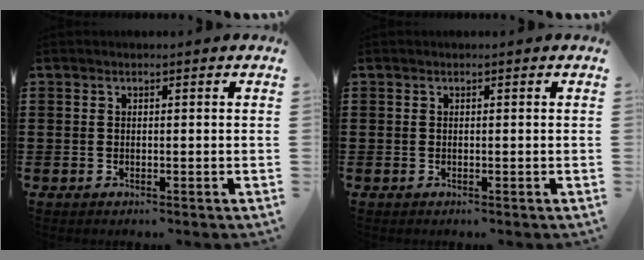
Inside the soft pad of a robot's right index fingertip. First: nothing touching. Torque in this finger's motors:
{"motor_torque": [0.00, 0.00, 0.00, -0.01]}